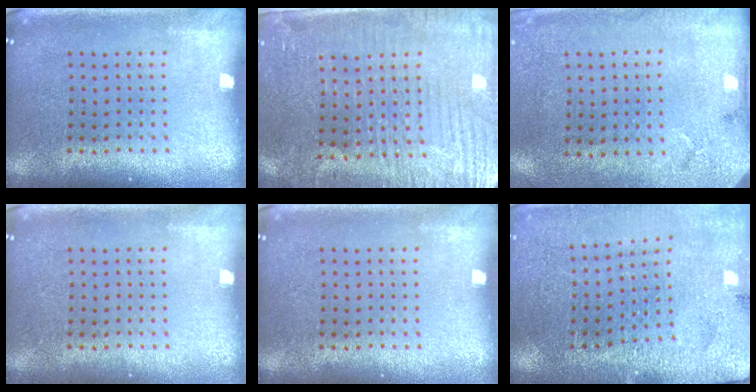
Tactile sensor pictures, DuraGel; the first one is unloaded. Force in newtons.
{"total": 3.8, "press": 3.5, "slide": 1.3}
{"total": 2.7, "press": 2.1, "slide": 1.7}
{"total": 0.0}
{"total": 0.0}
{"total": 2.8, "press": 2.8, "slide": 0.1}